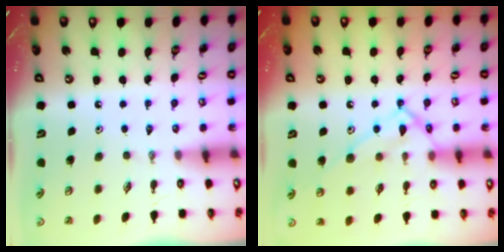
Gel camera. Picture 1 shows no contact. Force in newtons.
{"total": 13.3, "press": 13.3, "slide": 0.8}